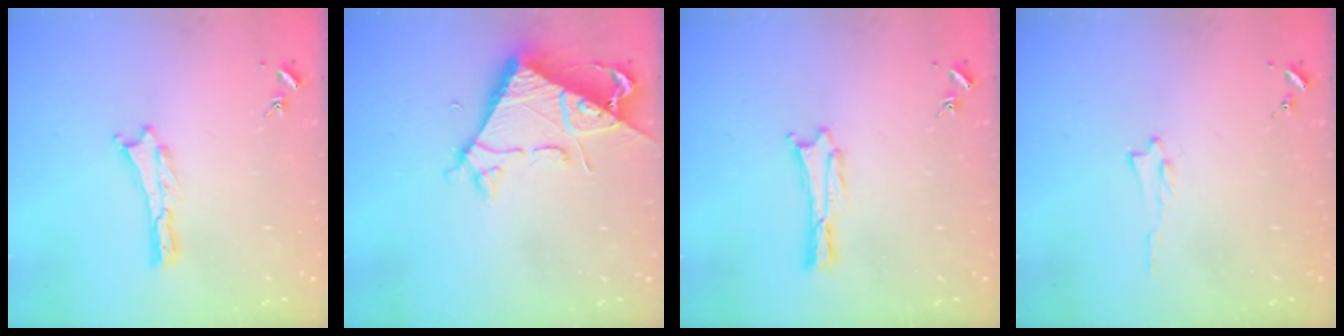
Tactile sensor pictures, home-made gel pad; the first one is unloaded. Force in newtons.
{"total": 7.3, "press": 7.3, "slide": 0.6}
{"total": 0.0}
{"total": 0.6, "press": 0.6, "slide": 0.1}